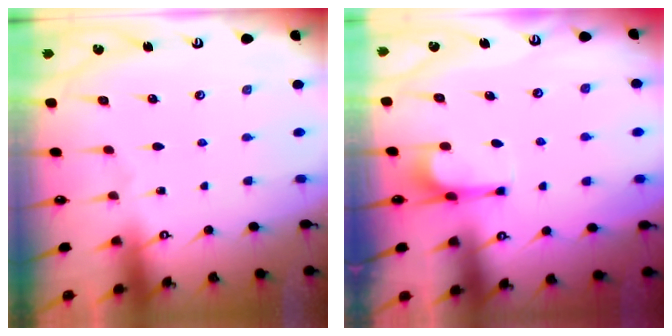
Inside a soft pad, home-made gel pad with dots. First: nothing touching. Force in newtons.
{"total": 4.0, "press": 3.9, "slide": 1.0}